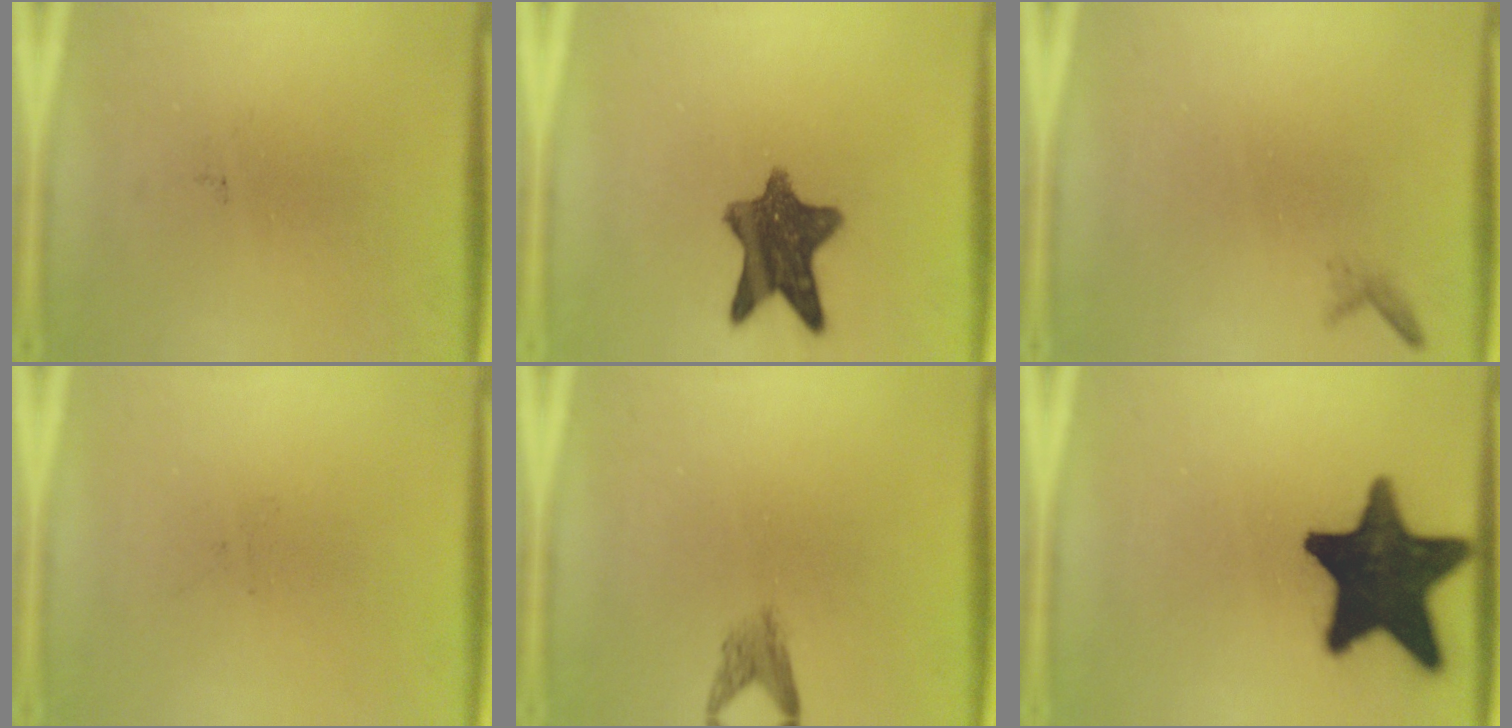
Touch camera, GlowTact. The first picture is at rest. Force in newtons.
{"total": 10.6}
{"total": 0.6}
{"total": 0.0}
{"total": 2.0}
{"total": 19.3}